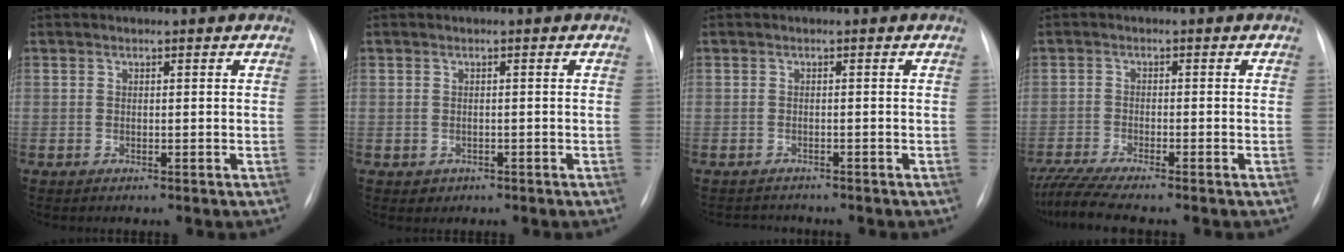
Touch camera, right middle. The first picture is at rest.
{"total": 1.3, "force": [-0.6, 1.1, 0.1], "torque": [-0.001, 0.004, -0.005]}
{"total": 2.3, "force": [-2.2, 0.6, -0.2], "torque": [0.006, -0.007, -0.032]}
{"total": 6.8, "force": [-5.9, -0.5, 3.3], "torque": [-0.061, -0.017, -0.102]}